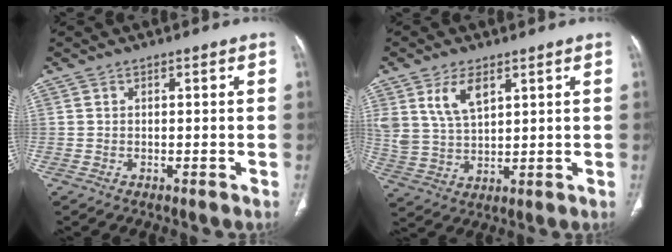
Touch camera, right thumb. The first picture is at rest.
{"total": 8.3, "force": [4.1, 4.3, 5.7], "torque": [-0.104, -0.017, 0.092]}